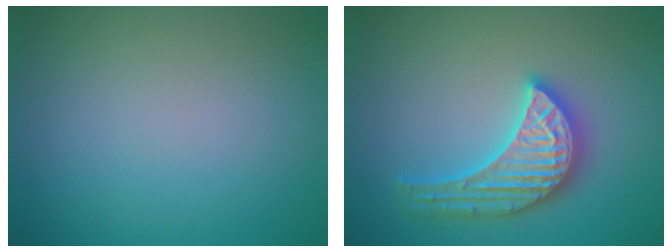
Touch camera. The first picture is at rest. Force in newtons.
{"total": 5.5, "press": 5.4, "slide": 0.6}